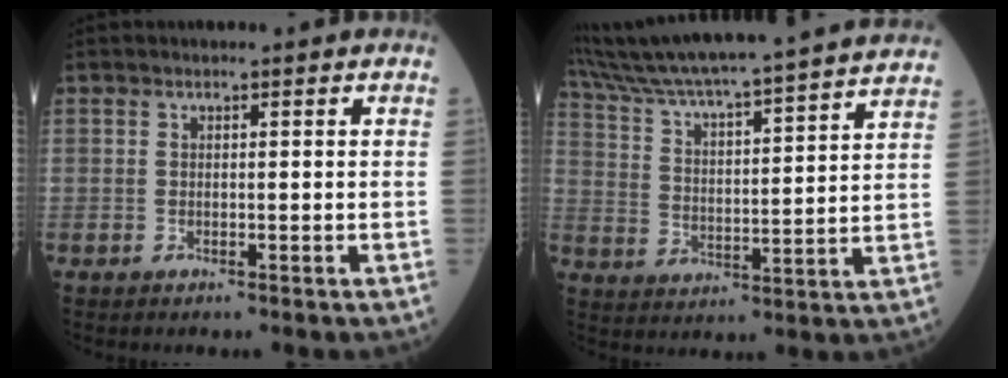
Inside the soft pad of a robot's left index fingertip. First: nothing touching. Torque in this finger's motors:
{"motor_torque": [0.83, -1.31, 0.22, 0.14]}